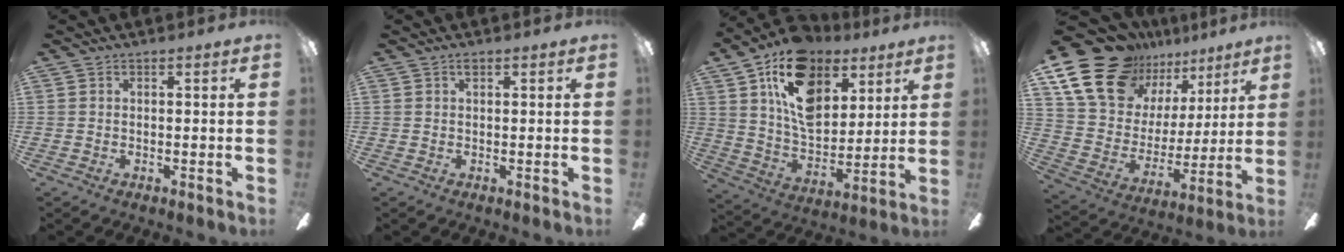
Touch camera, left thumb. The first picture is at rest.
{"total": 0.8, "force": [0.6, 0.4, 0.4], "torque": [-0.002, -0.001, 0.009]}
{"total": 19.3, "force": [10.4, 12.0, 11.0], "torque": [-0.185, -0.039, 0.189]}
{"total": 21.4, "force": [15.0, 12.5, 8.6], "torque": [-0.165, -0.092, 0.286]}